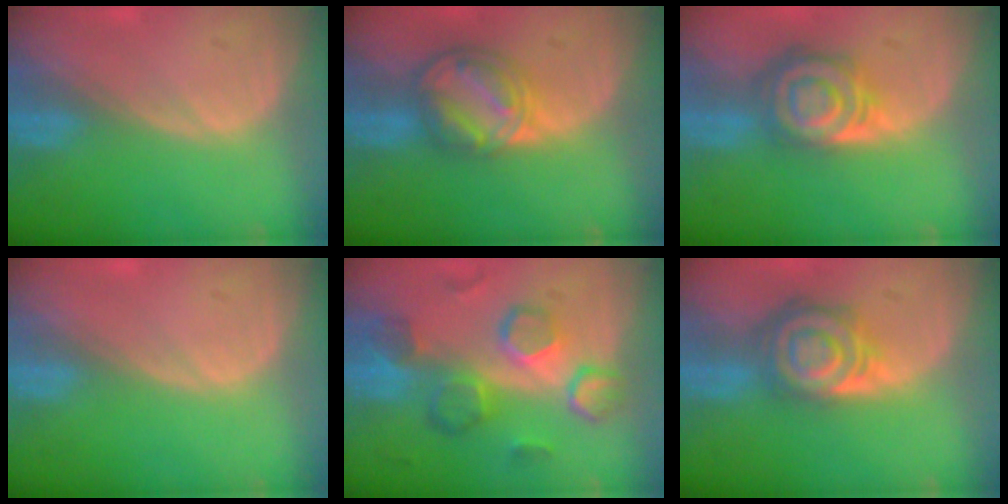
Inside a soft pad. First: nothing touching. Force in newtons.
{"total": 8.2, "press": 6.9, "slide": 4.4}
{"total": 8.1, "press": 7.2, "slide": 3.8}
{"total": 0.0}
{"total": 10.2, "press": 9.1, "slide": 4.6}
{"total": 8.0, "press": 7.1, "slide": 3.7}